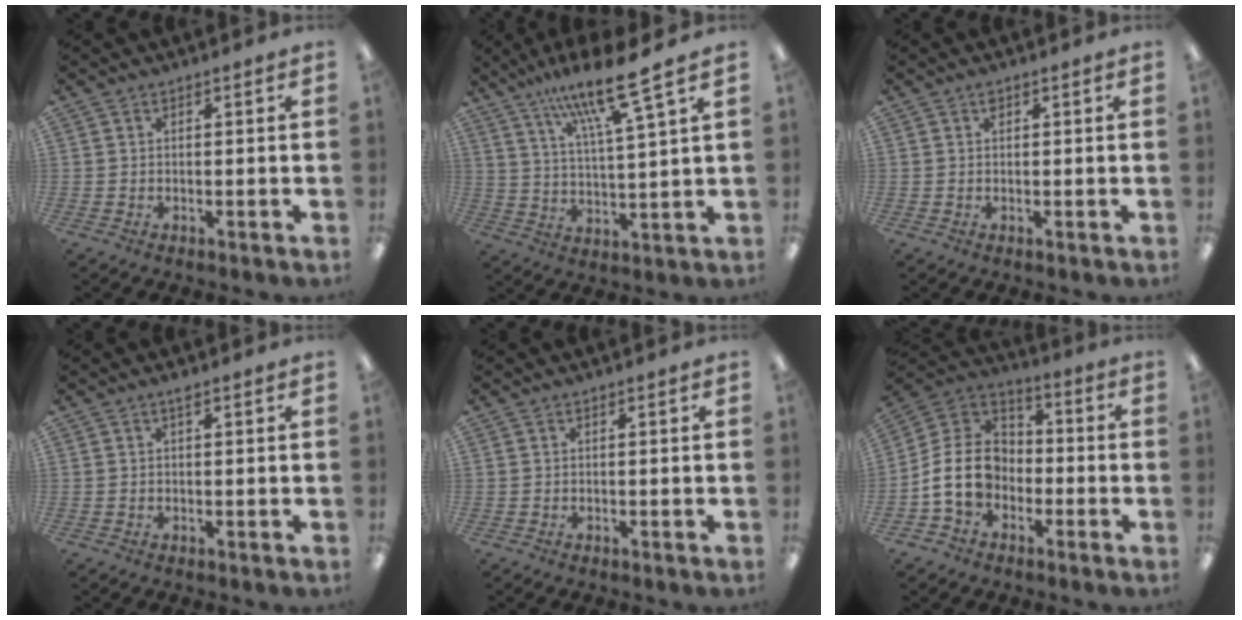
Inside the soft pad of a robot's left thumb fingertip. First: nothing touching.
{"total": 14.2, "force": [10.3, 1.5, 9.6], "torque": [-0.171, -0.051, 0.165]}
{"total": 0.8, "force": [0.6, 0.5, 0.2], "torque": [0.001, 0.001, 0.009]}
{"total": 1.0, "force": [0.6, 0.3, 0.8], "torque": [-0.017, 0.002, 0.010]}
{"total": 0.0}
{"total": 13.9, "force": [-2.5, 11.0, 8.1], "torque": [-0.194, 0.024, -0.043]}